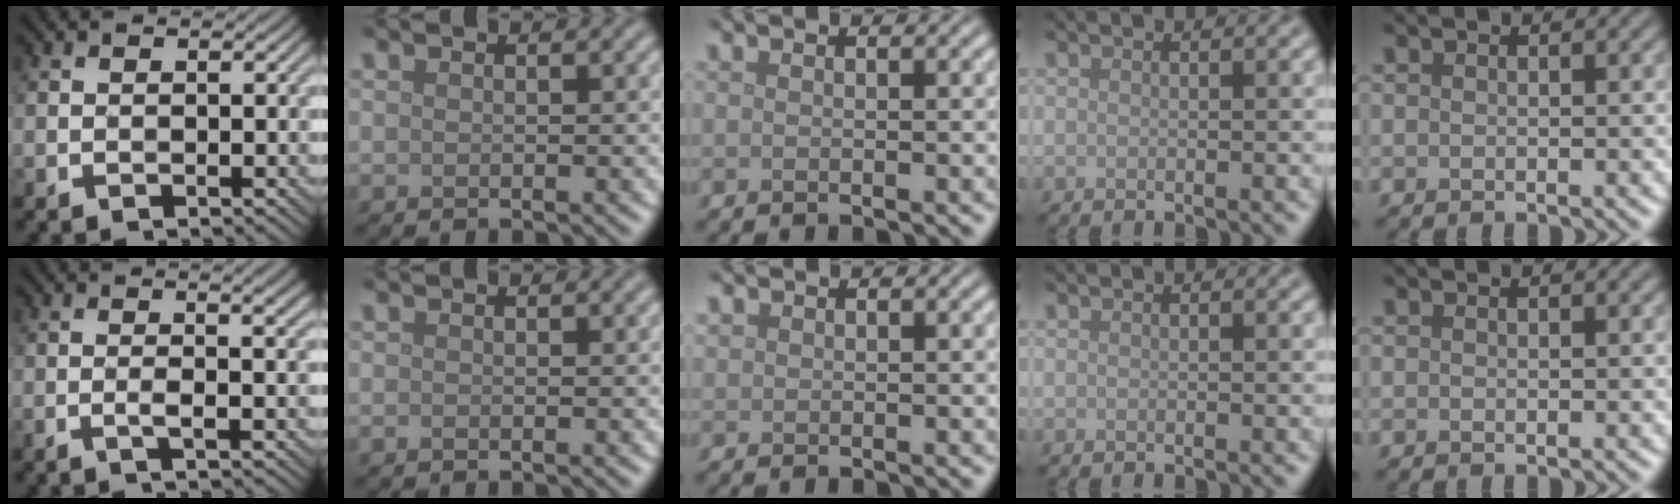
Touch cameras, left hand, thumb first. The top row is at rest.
{"thumb": {"total": 3.2, "force": [-0.1, 0.2, 3.2], "torque": [-0.047, 0.009, -0.007]}, "middle": {"total": 0.6, "force": [0.4, 0.5, 0.0], "torque": [0.002, -0.001, 0.010]}}